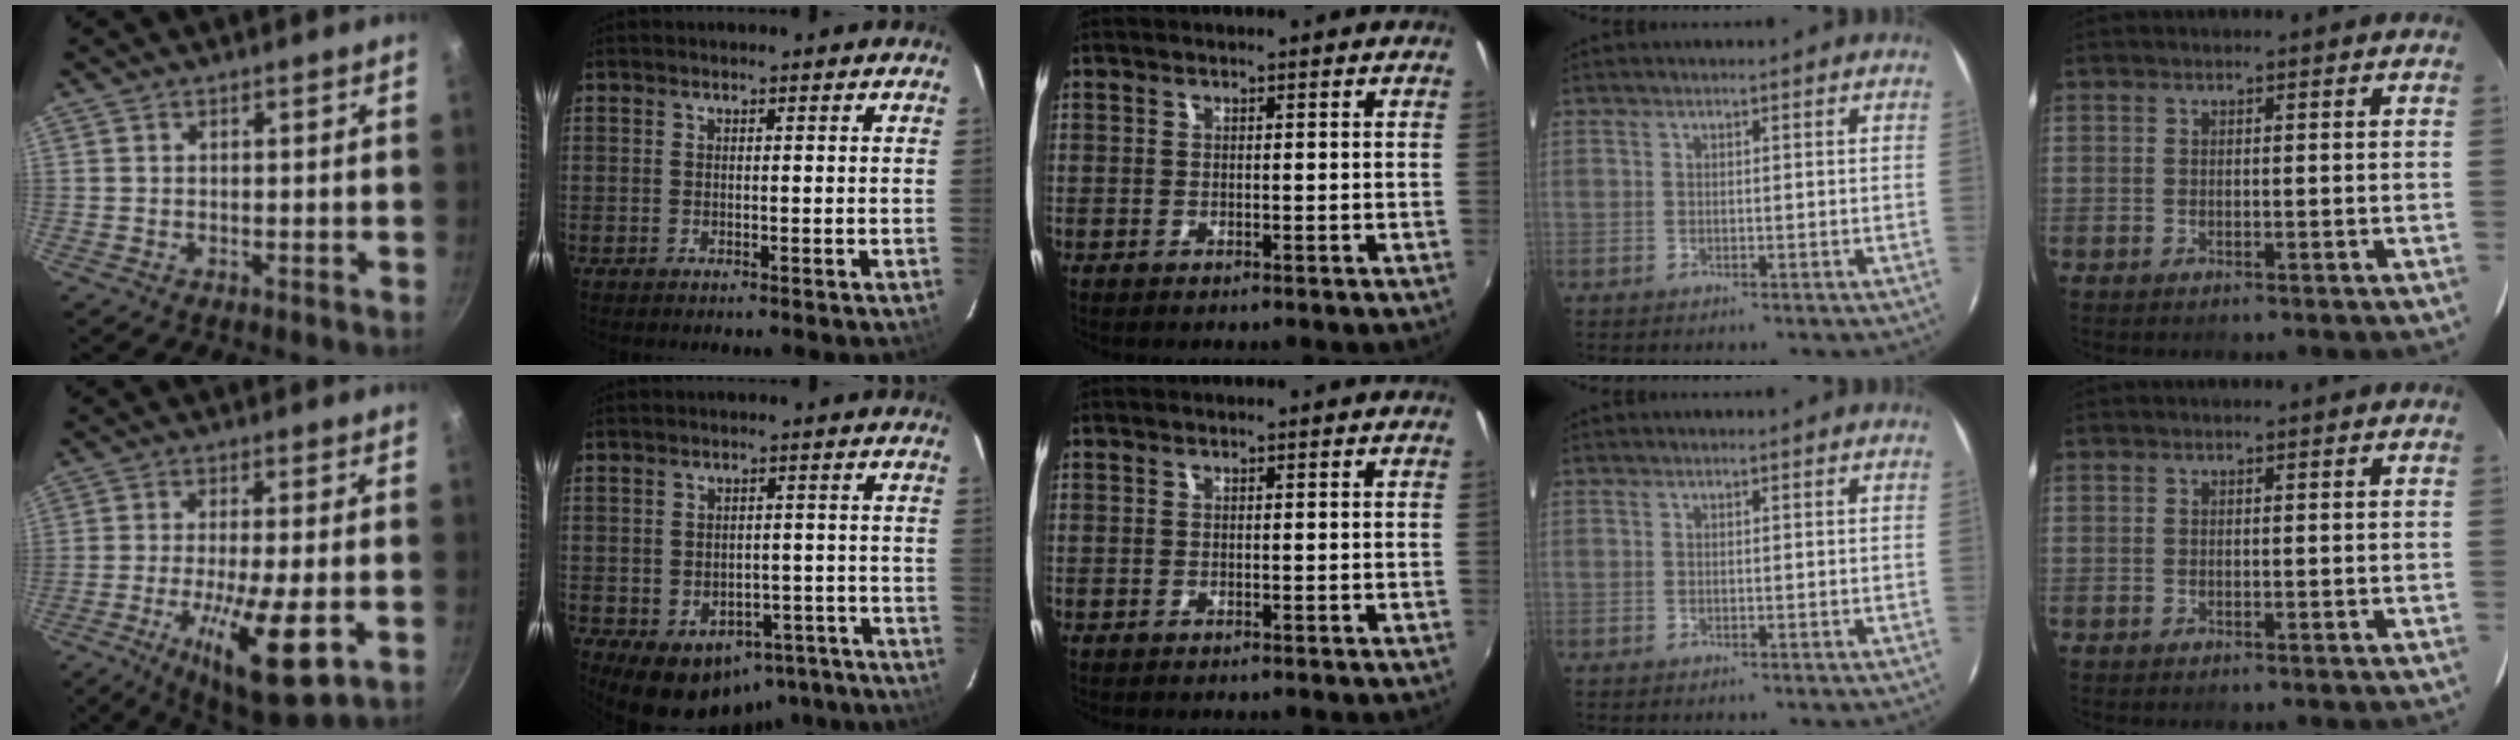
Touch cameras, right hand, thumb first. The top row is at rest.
{"thumb": {"total": 15.7, "force": [-5.2, 4.0, 14.2], "torque": [-0.237, 0.000, -0.083]}, "index": {"total": 14.0, "force": [-9.8, 9.0, 4.5], "torque": [-0.085, 0.027, -0.090]}}